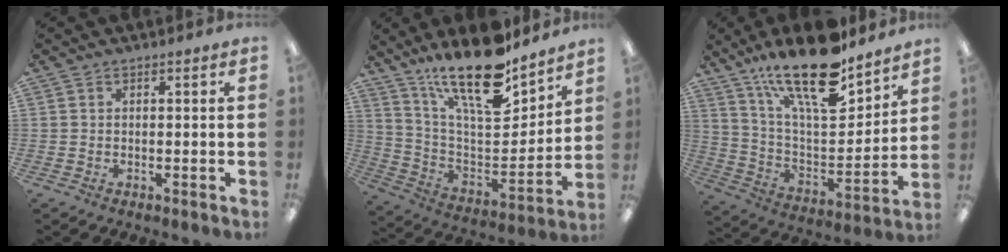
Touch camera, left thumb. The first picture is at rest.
{"total": 21.3, "force": [16.4, 6.4, 12.0], "torque": [-0.212, -0.110, 0.282]}
{"total": 22.3, "force": [16.4, 7.4, 13.1], "torque": [-0.223, -0.104, 0.280]}